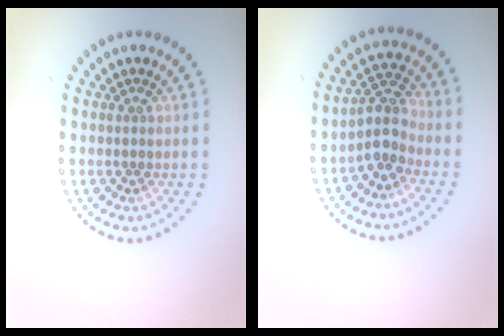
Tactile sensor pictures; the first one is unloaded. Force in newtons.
{"total": 2.7, "press": 2.2, "slide": 1.6}